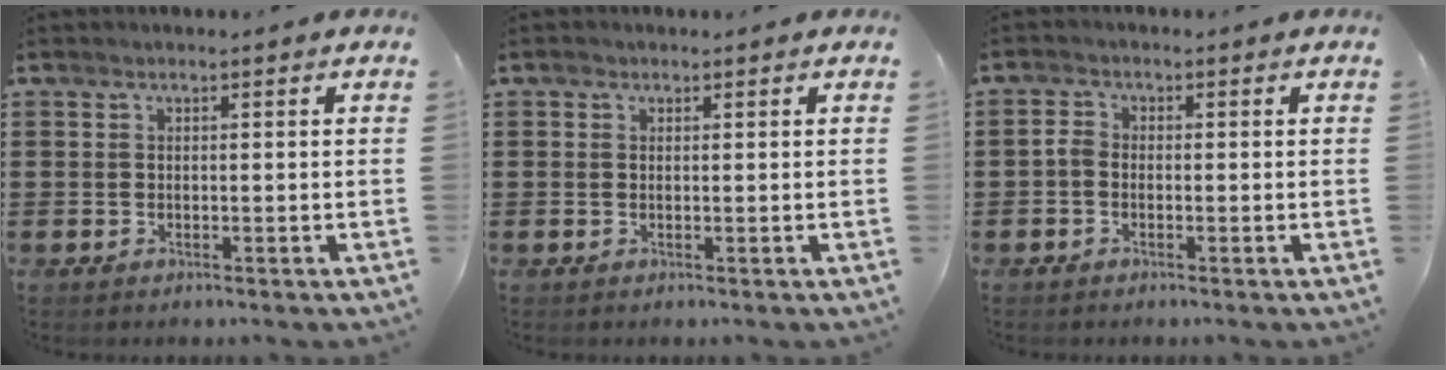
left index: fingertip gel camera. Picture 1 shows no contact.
{"total": 0.6, "force": [0.2, 0.6, 0.2], "torque": [-0.005, 0.006, 0.003]}
{"total": 1.7, "force": [-0.8, 1.0, 1.1], "torque": [-0.031, 0.003, -0.020]}